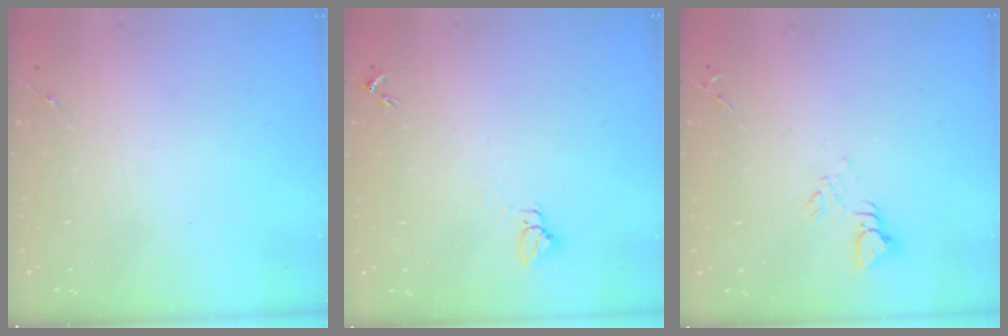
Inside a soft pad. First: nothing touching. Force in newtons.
{"total": 3.0, "press": 3.0, "slide": 0.1}
{"total": 3.9, "press": 3.9, "slide": 0.3}